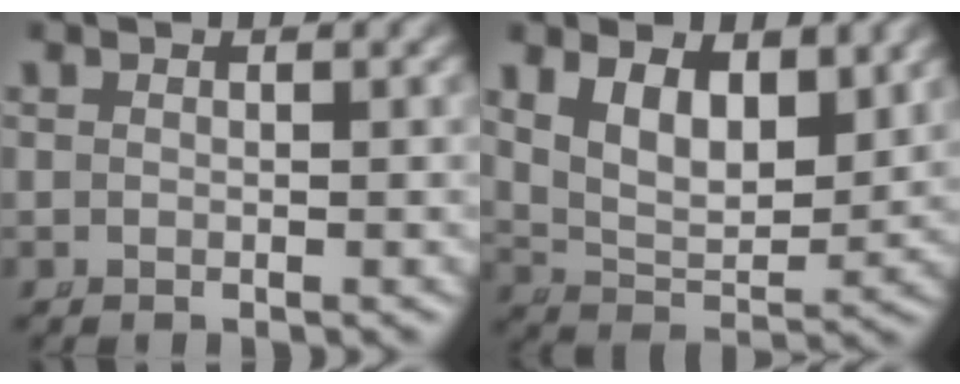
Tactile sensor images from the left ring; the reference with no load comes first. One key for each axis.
{"total": 7.9, "fx": 2.8, "fy": 5.5, "fz": 5.0, "tx": -0.086, "ty": -0.013, "tz": 0.046}